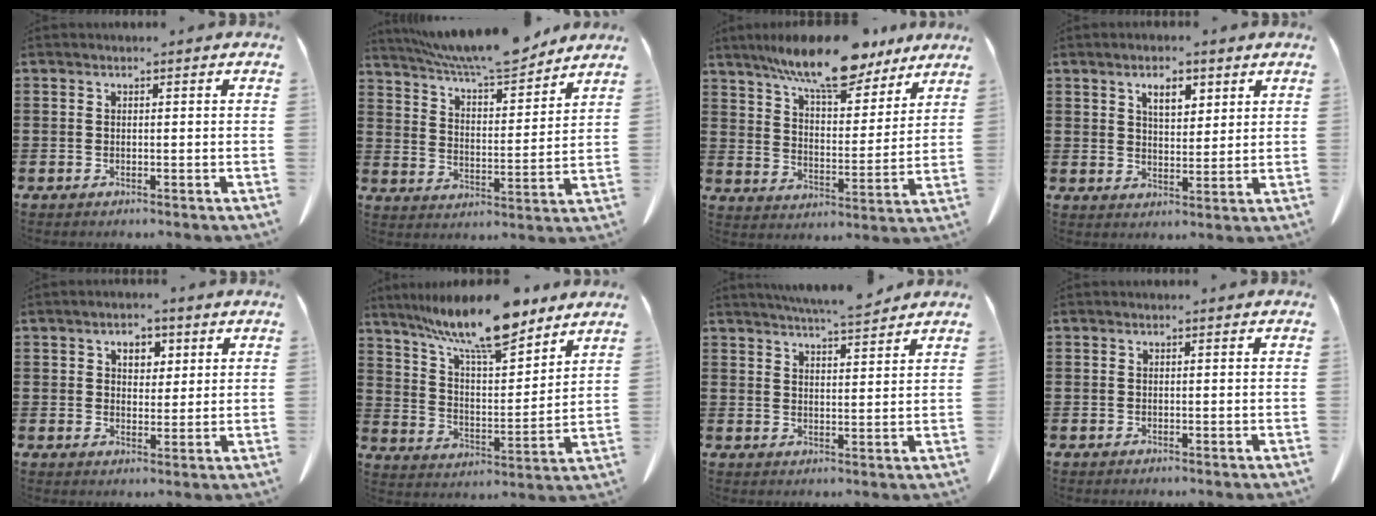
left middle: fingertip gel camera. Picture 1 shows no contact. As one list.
[{"total": 9.0, "force": [8.3, 0.7, 3.5], "torque": [-0.090, -0.044, 0.145]}, {"total": 12.5, "force": [10.2, 2.8, 6.7], "torque": [-0.139, -0.036, 0.178]}, {"total": 4.9, "force": [3.2, 2.1, 3.1], "torque": [-0.053, 0.003, 0.053]}, {"total": 3.7, "force": [2.0, 2.4, 2.0], "torque": [-0.025, 0.004, 0.027]}, {"total": 13.4, "force": [10.6, 2.8, 7.7], "torque": [-0.164, -0.047, 0.186]}, {"total": 5.4, "force": [5.1, 0.1, 1.7], "torque": [-0.039, -0.021, 0.091]}, {"total": 0.0}]